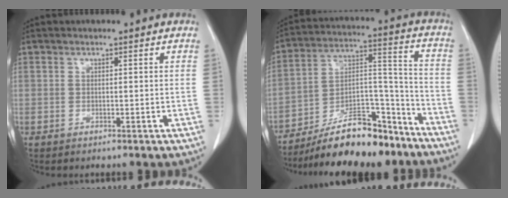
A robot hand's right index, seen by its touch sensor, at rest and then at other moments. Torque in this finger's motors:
{"motor_torque": [1.10, -1.04, 0.87, 0.21]}